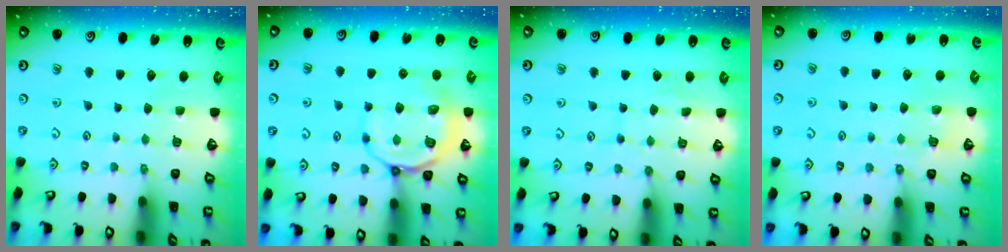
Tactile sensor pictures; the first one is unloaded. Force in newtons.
{"total": 11.9, "press": 11.7, "slide": 1.8}
{"total": 7.2, "press": 7.2, "slide": 0.6}
{"total": 3.4, "press": 3.2, "slide": 1.1}